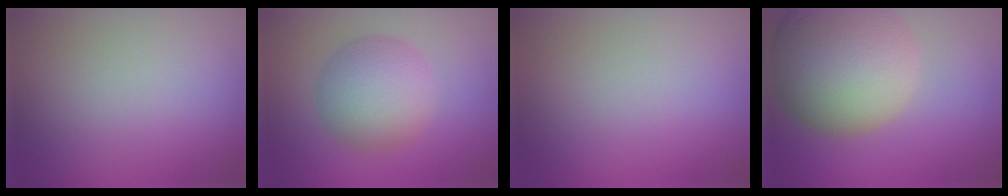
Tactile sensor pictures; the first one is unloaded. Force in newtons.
{"total": 6.3, "press": 6.3, "slide": 0.1}
{"total": 0.0}
{"total": 14.8, "press": 14.8, "slide": 1.0}